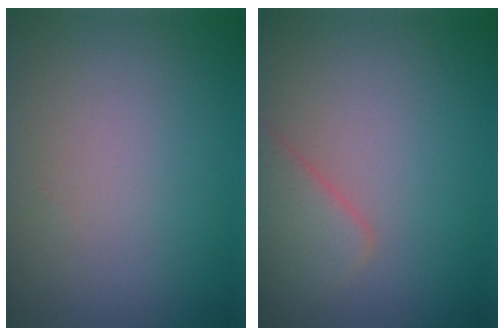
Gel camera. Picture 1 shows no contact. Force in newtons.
{"total": 2.9, "press": 2.9, "slide": 0.1}